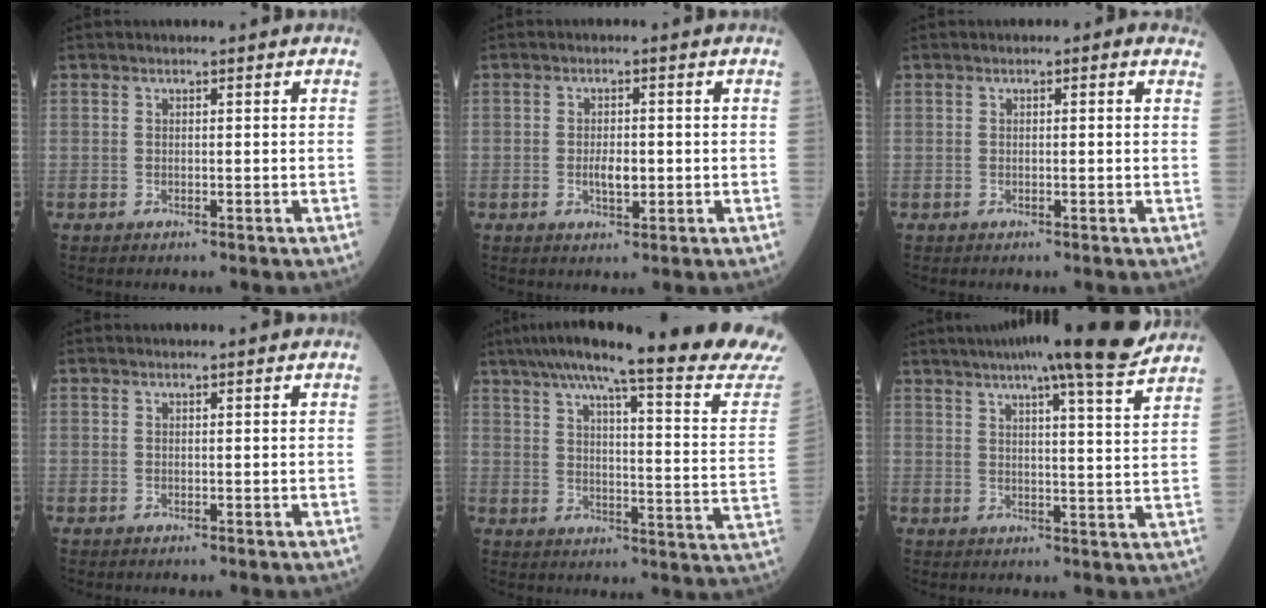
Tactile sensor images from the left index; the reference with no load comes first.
{"total": 3.2, "force": [-0.5, 1.5, 2.8], "torque": [-0.053, -0.001, -0.003]}
{"total": 1.7, "force": [0.9, 1.0, 1.1], "torque": [-0.018, 0.020, 0.010]}
{"total": 0.0}
{"total": 27.3, "force": [24.3, -0.4, 12.3], "torque": [-0.192, -0.076, 0.306]}
{"total": 16.1, "force": [13.5, 0.2, 8.9], "torque": [-0.133, 0.006, 0.178]}